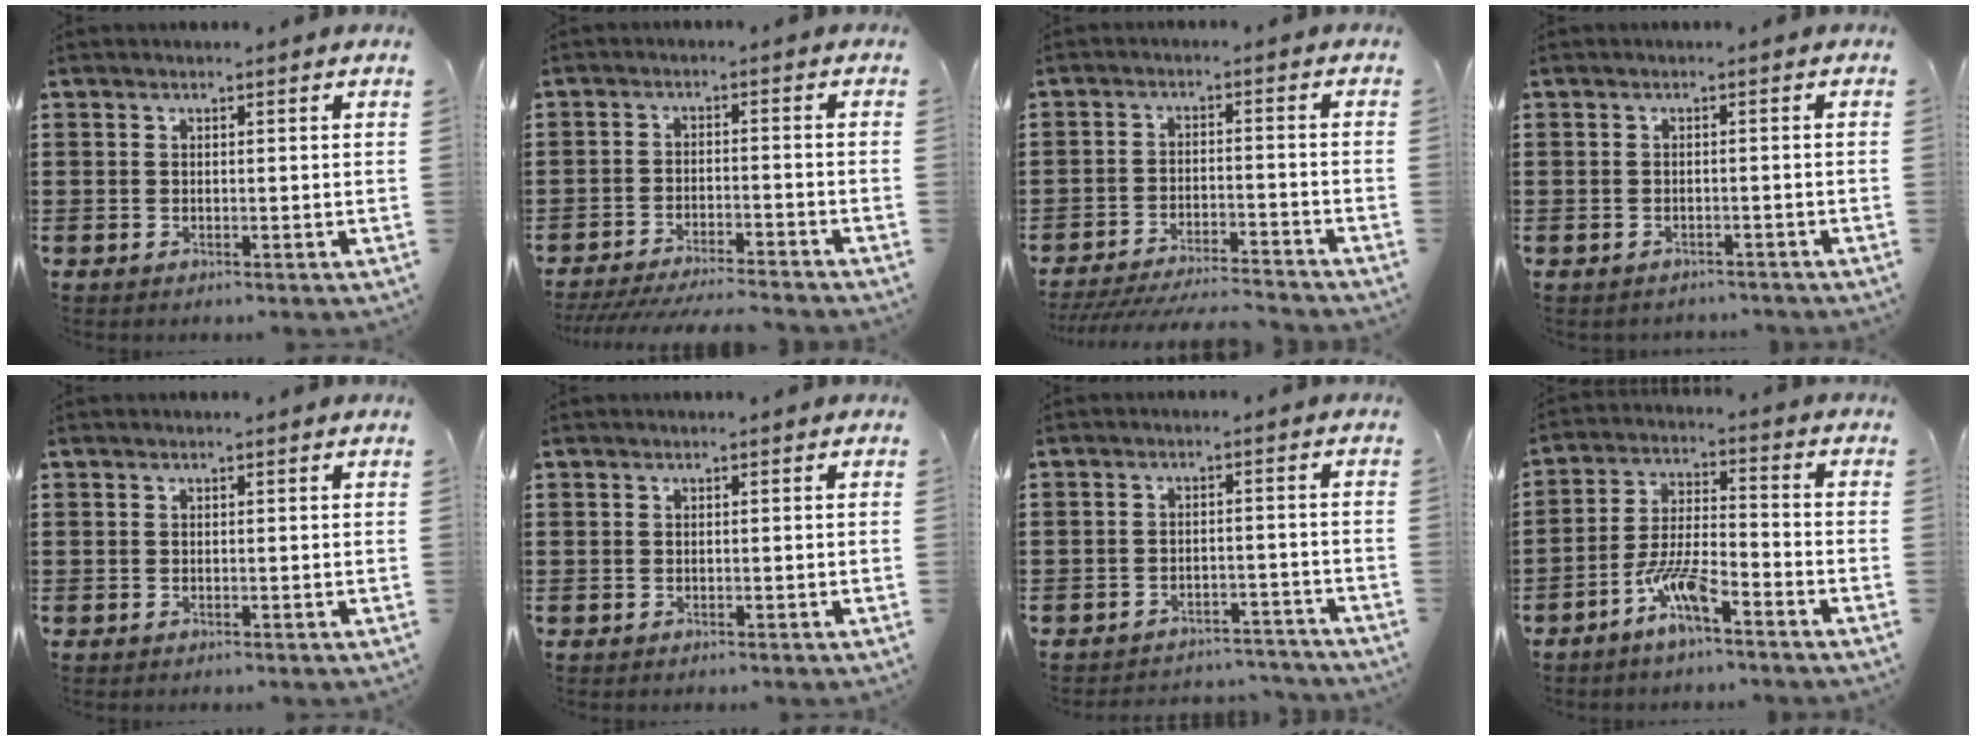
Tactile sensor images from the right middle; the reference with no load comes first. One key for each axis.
{"total": 4.6, "fx": -4.4, "fy": -0.1, "fz": 1.3, "tx": -0.028, "ty": -0.010, "tz": -0.089}
{"total": 5.1, "fx": -4.9, "fy": 0.1, "fz": 1.5, "tx": -0.030, "ty": -0.008, "tz": -0.098}
{"total": 1.0, "fx": -0.9, "fy": 0.2, "fz": 0.0, "tx": -0.004, "ty": 0.000, "tz": -0.020}
{"total": 0.0}
{"total": 0.0}
{"total": 3.5, "fx": -3.4, "fy": 0.4, "fz": -0.2, "tx": -0.003, "ty": 0.002, "tz": -0.074}
{"total": 7.2, "fx": -4.7, "fy": 1.4, "fz": 5.3, "tx": -0.121, "ty": -0.006, "tz": -0.092}